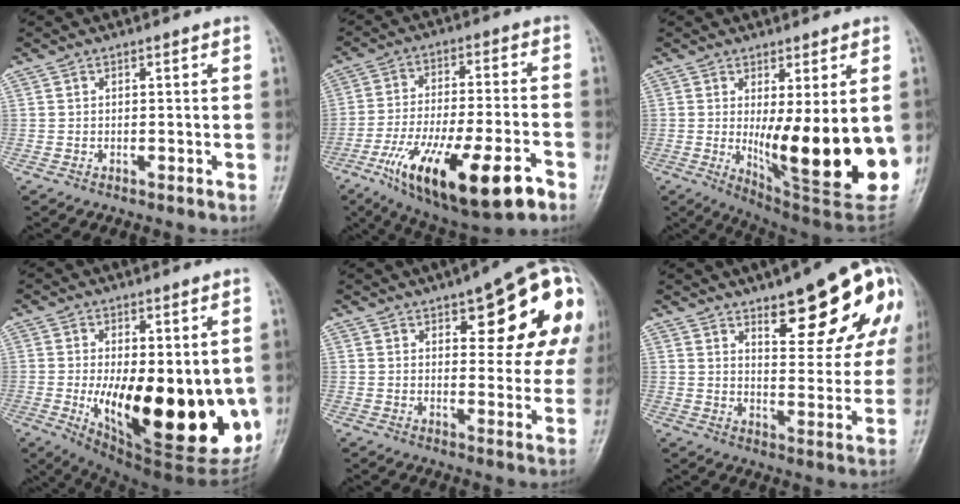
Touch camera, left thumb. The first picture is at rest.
{"total": 21.3, "force": [-10.5, 6.7, 17.3], "torque": [-0.304, 0.025, -0.162]}
{"total": 19.8, "force": [-1.2, 5.7, 18.9], "torque": [-0.233, -0.040, 0.010]}
{"total": 26.5, "force": [-4.0, 10.6, 23.9], "torque": [-0.274, -0.042, -0.022]}
{"total": 18.4, "force": [7.3, 6.8, 15.5], "torque": [-0.172, -0.008, 0.087]}
{"total": 18.7, "force": [9.5, 6.5, 14.8], "torque": [-0.157, -0.038, 0.128]}